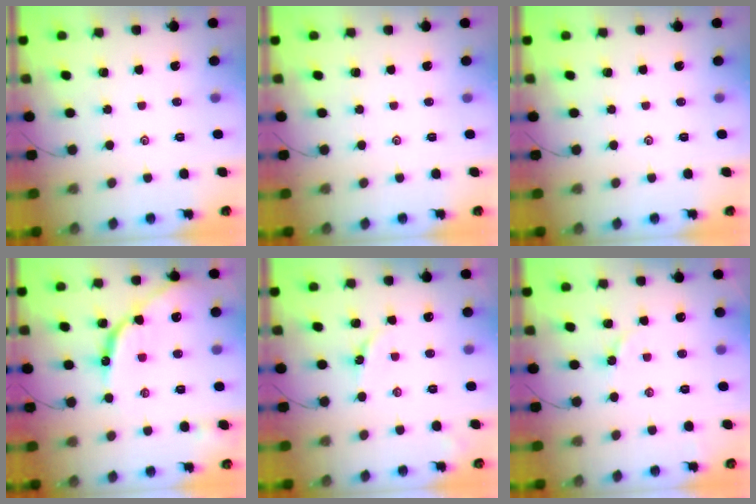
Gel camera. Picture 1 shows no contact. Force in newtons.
{"total": 0.0}
{"total": 0.0}
{"total": 11.1, "press": 11.1, "slide": 1.0}
{"total": 4.0, "press": 4.0, "slide": 0.5}
{"total": 2.7, "press": 2.6, "slide": 0.5}